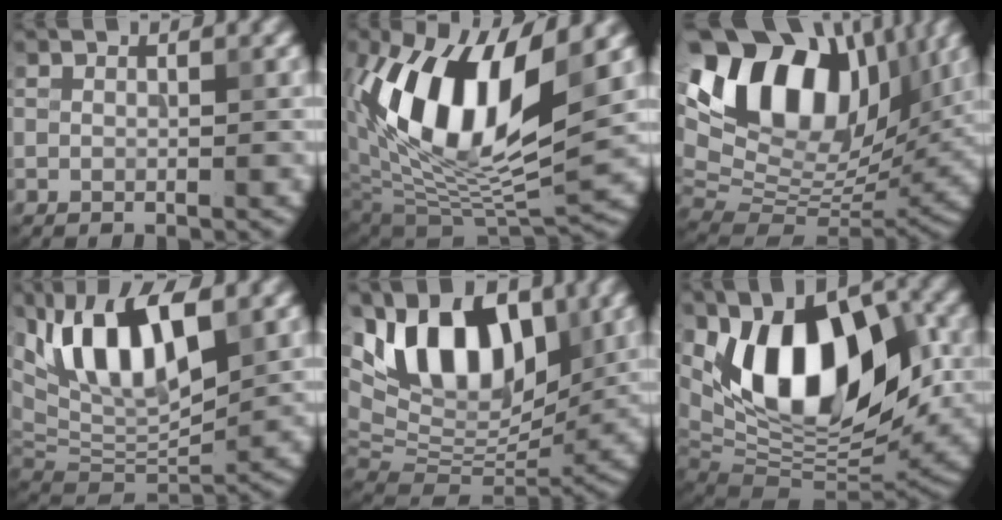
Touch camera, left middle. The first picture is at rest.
{"total": 12.7, "force": [4.3, 5.9, 10.4], "torque": [-0.197, -0.010, 0.081]}
{"total": 16.3, "force": [6.3, 9.8, 11.3], "torque": [-0.207, 0.040, 0.104]}
{"total": 10.9, "force": [4.5, 4.9, 8.6], "torque": [-0.159, 0.010, 0.079]}
{"total": 12.9, "force": [5.5, 6.8, 9.5], "torque": [-0.151, 0.020, 0.085]}
{"total": 14.2, "force": [2.9, 8.0, 11.4], "torque": [-0.159, -0.005, 0.040]}